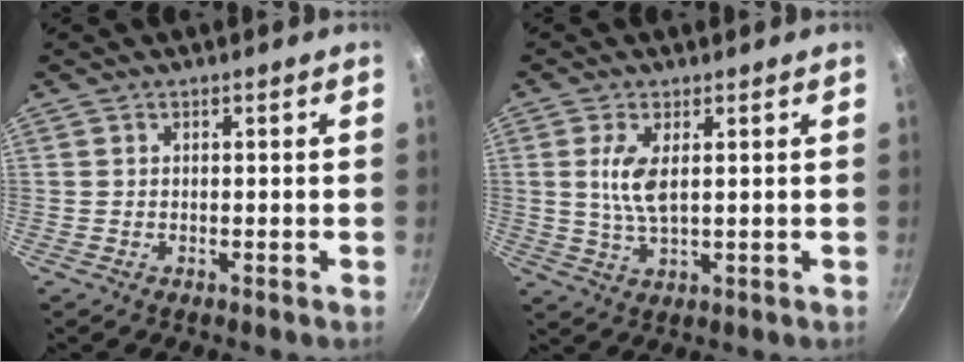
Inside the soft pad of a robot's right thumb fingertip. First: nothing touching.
{"total": 6.1, "force": [1.3, 2.5, 5.5], "torque": [-0.111, -0.004, 0.027]}